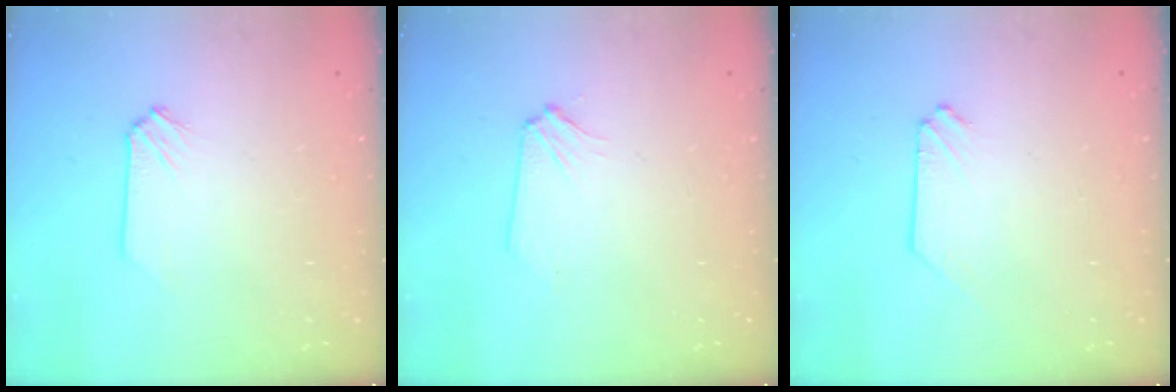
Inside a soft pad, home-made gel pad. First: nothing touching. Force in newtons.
{"total": 2.2, "press": 2.2, "slide": 0.3}
{"total": 0.0}